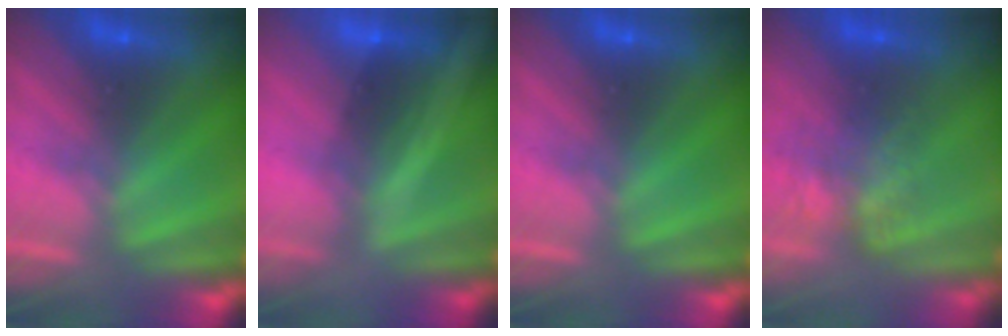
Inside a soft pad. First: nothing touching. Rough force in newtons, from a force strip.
{"total": 2.1}
{"total": 0.0}
{"total": 7.1}